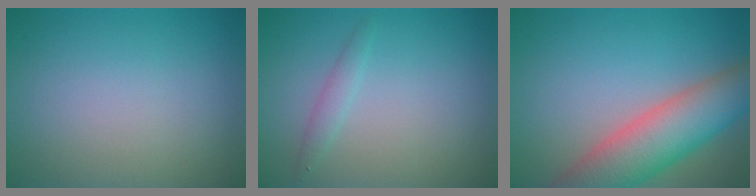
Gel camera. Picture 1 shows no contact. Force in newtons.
{"total": 1.2, "press": 1.2, "slide": 0.0}
{"total": 8.7, "press": 8.6, "slide": 0.5}